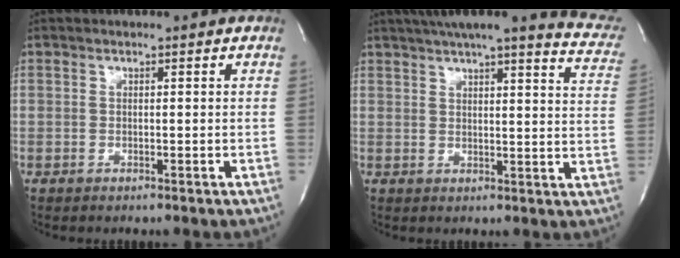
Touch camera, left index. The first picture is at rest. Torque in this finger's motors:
{"motor_torque": [0.15, -0.18, 0.20, 0.07]}